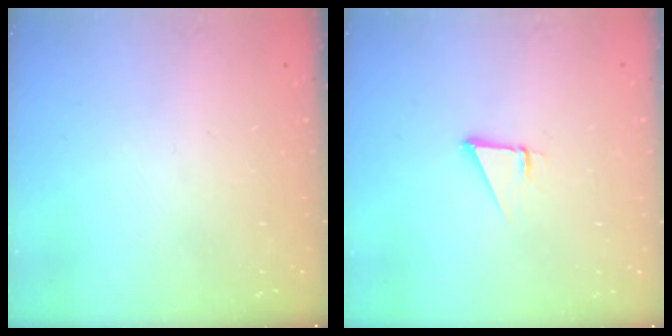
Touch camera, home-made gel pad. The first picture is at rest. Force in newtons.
{"total": 1.9, "press": 1.9, "slide": 0.0}